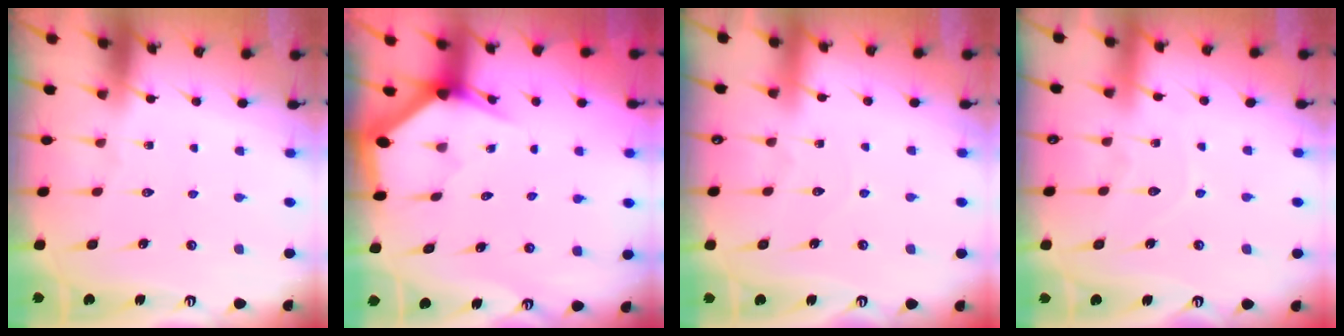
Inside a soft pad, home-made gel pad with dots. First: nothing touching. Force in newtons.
{"total": 3.2, "press": 3.2, "slide": 0.1}
{"total": 2.9, "press": 2.9, "slide": 0.3}
{"total": 6.2, "press": 6.2, "slide": 0.6}